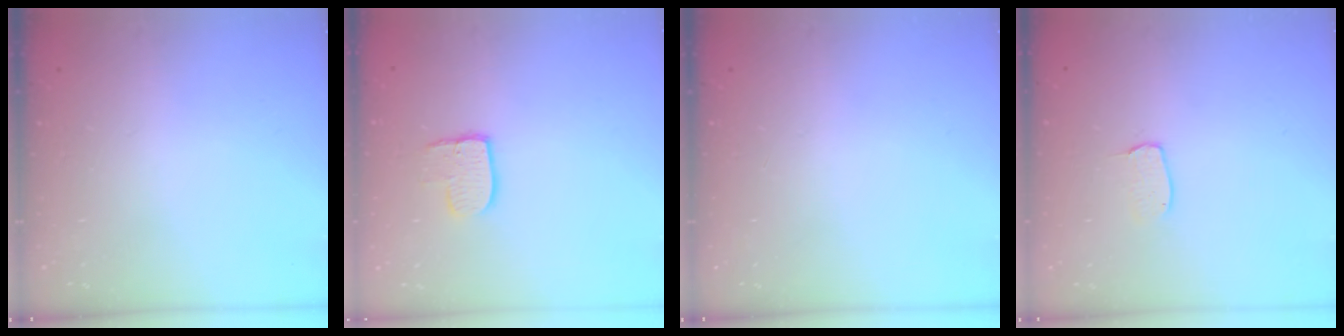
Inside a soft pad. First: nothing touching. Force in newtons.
{"total": 8.0, "press": 8.0, "slide": 0.7}
{"total": 0.0}
{"total": 4.0, "press": 4.0, "slide": 0.2}